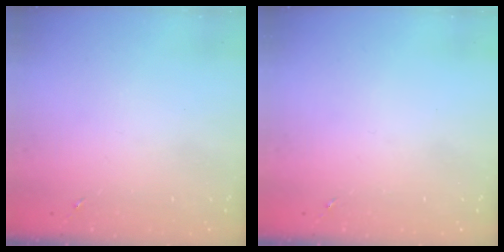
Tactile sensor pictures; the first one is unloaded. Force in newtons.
{"total": 0.0}